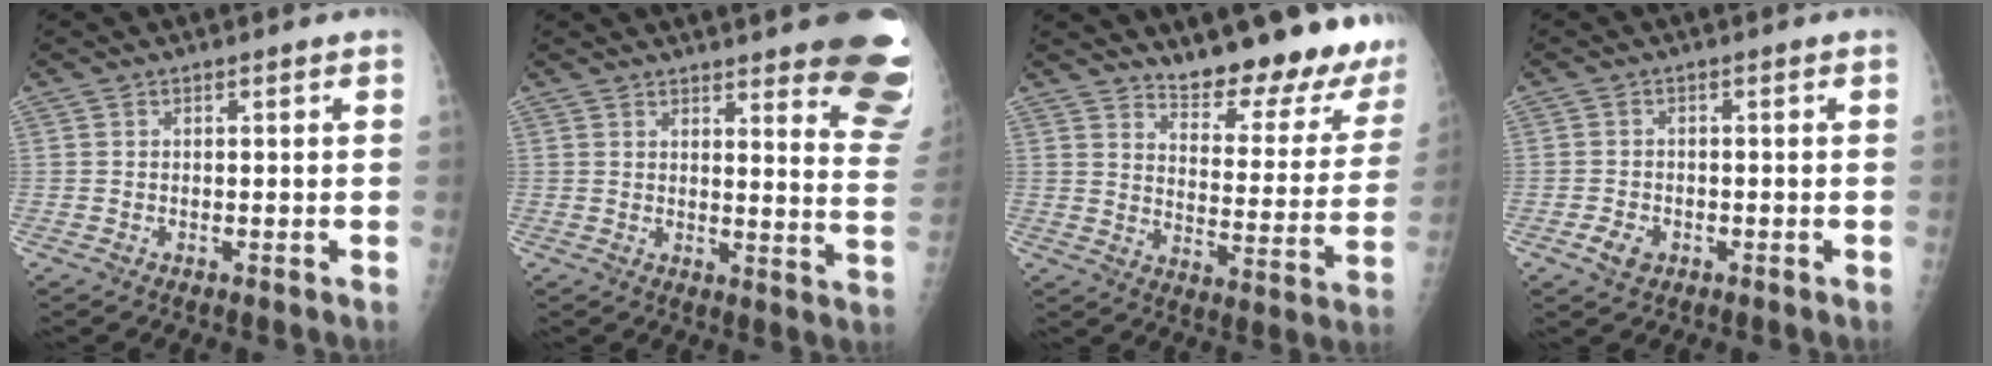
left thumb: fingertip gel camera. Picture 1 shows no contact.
{"total": 19.3, "force": [14.6, 3.7, 12.1], "torque": [-0.124, -0.105, 0.157]}
{"total": 19.4, "force": [17.0, 5.0, 8.0], "torque": [-0.068, -0.145, 0.218]}
{"total": 2.8, "force": [-1.2, 2.0, 1.6], "torque": [-0.027, 0.001, -0.018]}